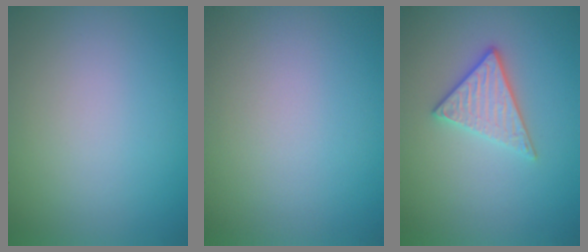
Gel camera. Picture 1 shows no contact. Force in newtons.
{"total": 0.0}
{"total": 3.3, "press": 2.9, "slide": 1.5}